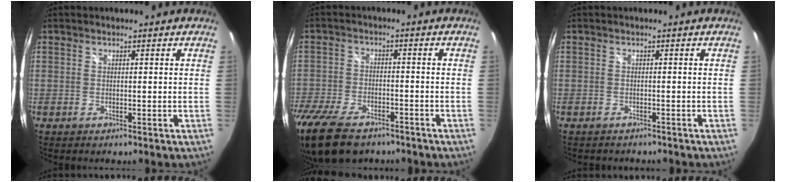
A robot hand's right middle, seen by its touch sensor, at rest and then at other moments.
{"total": 15.0, "force": [-11.2, 6.8, 7.4], "torque": [-0.186, -0.033, -0.195]}
{"total": 2.2, "force": [-2.0, 0.8, 0.5], "torque": [-0.010, -0.007, -0.026]}